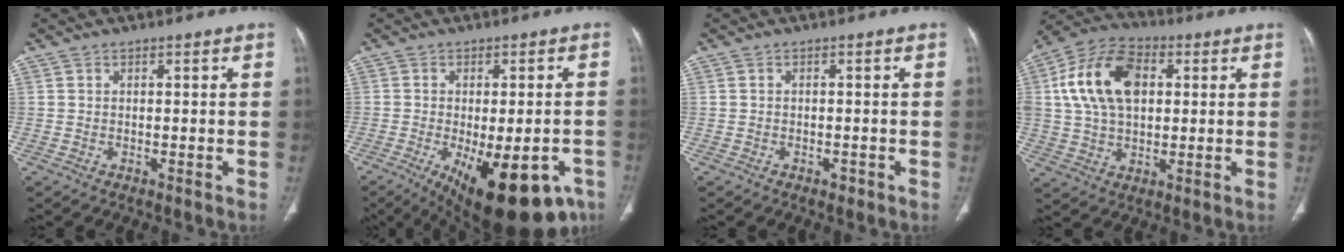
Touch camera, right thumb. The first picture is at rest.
{"total": 19.5, "force": [-9.3, 8.3, 15.0], "torque": [-0.163, -0.003, -0.115]}
{"total": 1.1, "force": [-0.6, 0.7, 0.4], "torque": [-0.006, 0.002, -0.009]}
{"total": 16.3, "force": [3.4, 10.3, 12.1], "torque": [-0.217, 0.014, 0.059]}